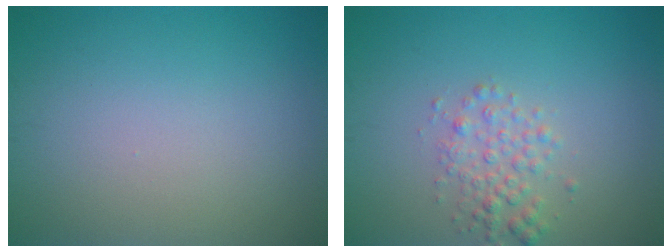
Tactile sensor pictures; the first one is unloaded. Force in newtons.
{"total": 2.4, "press": 2.4, "slide": 0.1}